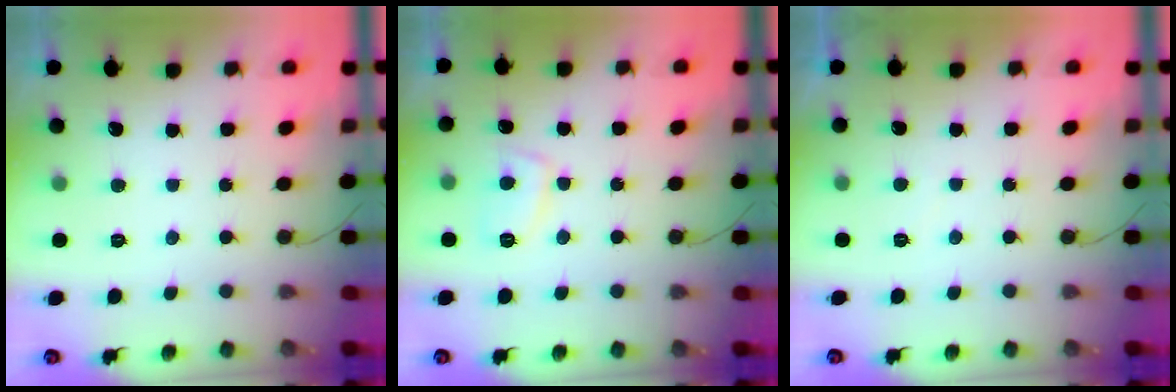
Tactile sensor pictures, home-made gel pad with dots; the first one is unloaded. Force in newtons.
{"total": 5.7, "press": 5.6, "slide": 1.0}
{"total": 0.0}